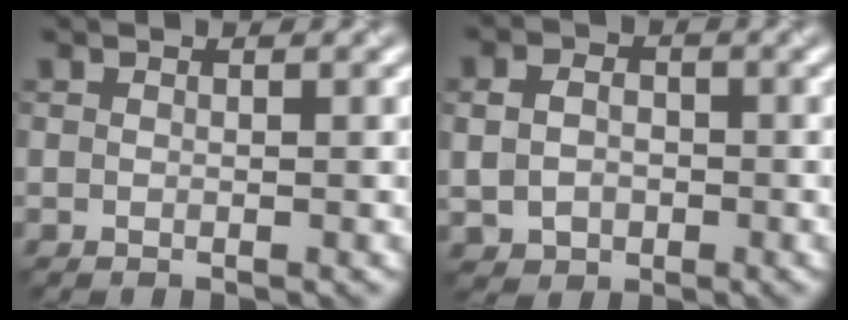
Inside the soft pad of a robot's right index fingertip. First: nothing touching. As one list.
[{"total": 3.4, "force": [-0.3, 2.9, 1.9], "torque": [-0.030, -0.003, -0.004]}]